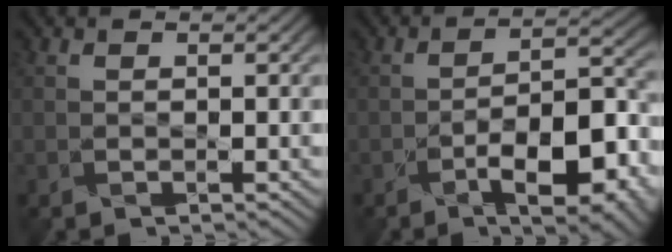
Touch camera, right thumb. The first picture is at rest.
{"total": 10.9, "force": [-5.7, 3.7, 8.5], "torque": [-0.125, 0.003, -0.086]}